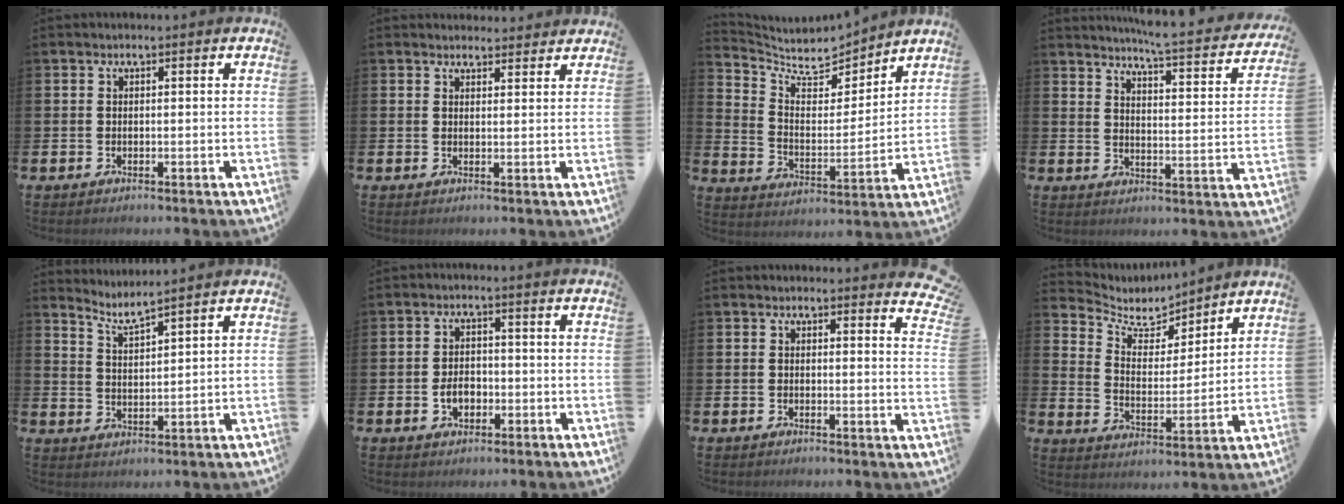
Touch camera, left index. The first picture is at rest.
{"total": 2.5, "force": [2.4, 0.6, -0.3], "torque": [0.009, -0.014, 0.042]}
{"total": 7.0, "force": [6.5, 2.1, 1.7], "torque": [-0.066, -0.057, 0.108]}
{"total": 5.4, "force": [5.1, -0.4, 1.4], "torque": [-0.039, -0.048, 0.082]}
{"total": 4.1, "force": [4.0, 0.0, 1.2], "torque": [-0.041, -0.017, 0.070]}
{"total": 3.1, "force": [-1.0, 2.2, 2.0], "torque": [-0.030, 0.000, -0.023]}
{"total": 2.4, "force": [2.3, 0.3, 0.2], "torque": [0.009, -0.018, 0.038]}
{"total": 6.1, "force": [5.6, 2.3, 0.7], "torque": [-0.048, -0.047, 0.095]}